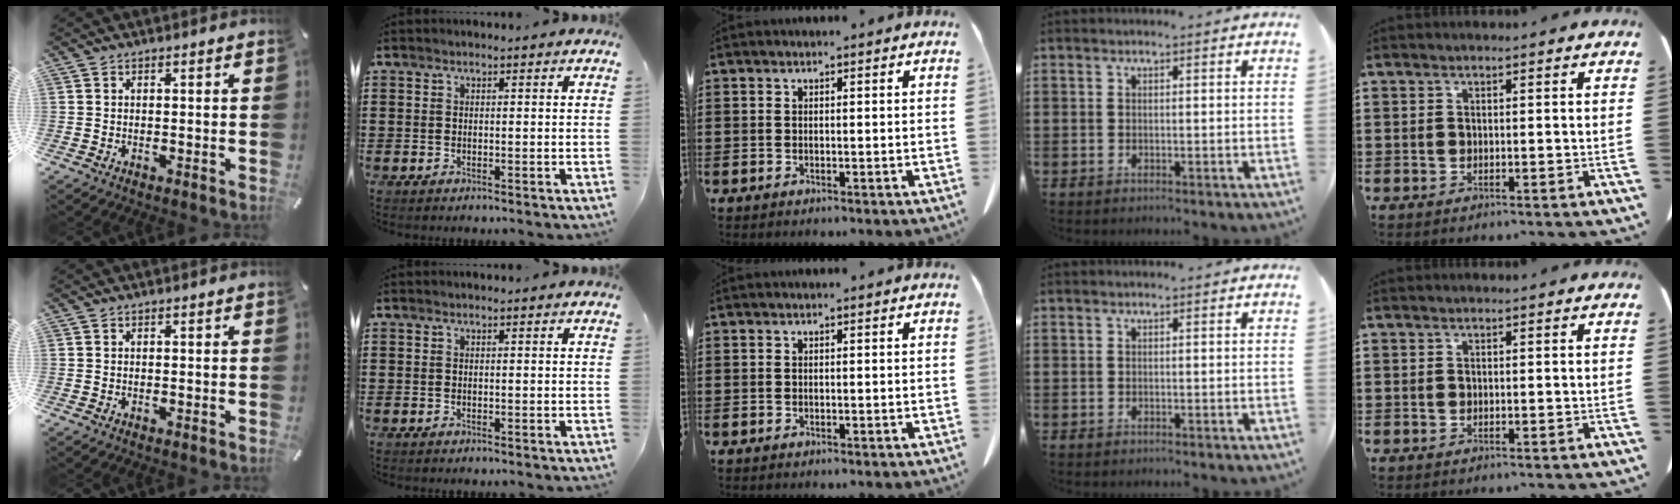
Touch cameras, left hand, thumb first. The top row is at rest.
{}